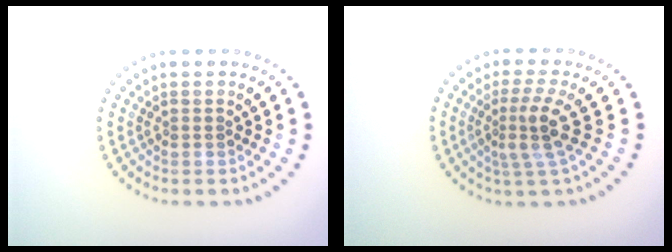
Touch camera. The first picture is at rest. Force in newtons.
{"total": 3.2, "press": 2.2, "slide": 2.2}